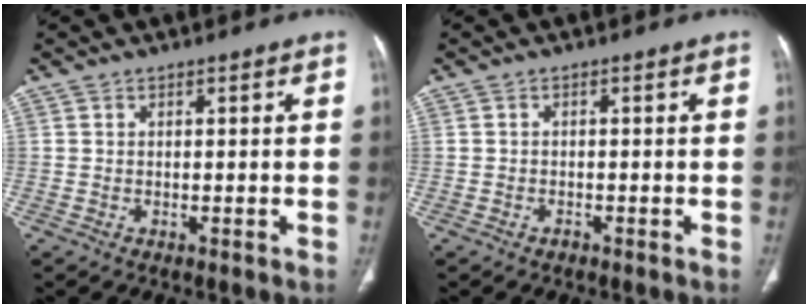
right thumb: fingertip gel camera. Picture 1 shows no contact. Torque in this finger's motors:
{"motor_torque": [-0.42, 0.02, -0.31, 0.21, -0.02]}